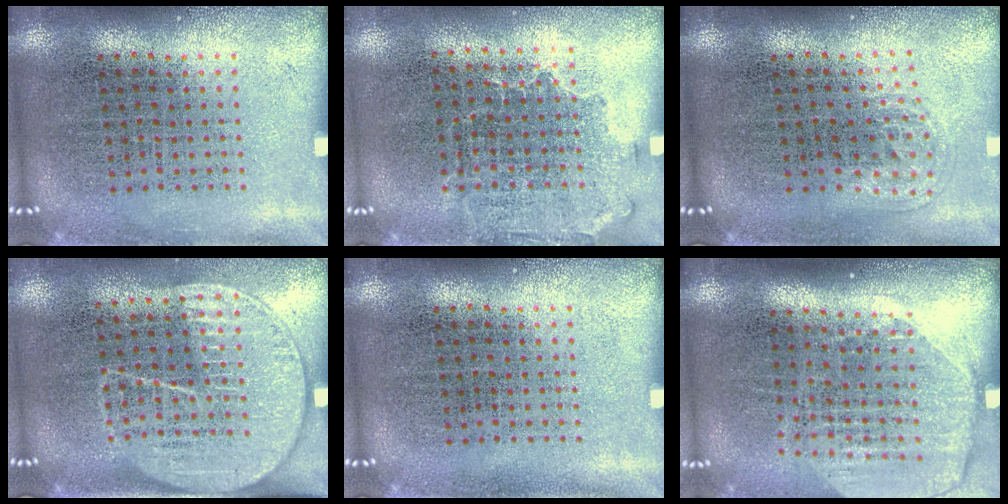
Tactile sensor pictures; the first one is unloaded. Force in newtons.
{"total": 1.4, "press": 1.1, "slide": 0.9}
{"total": 1.0, "press": 0.6, "slide": 0.8}
{"total": 1.8, "press": 1.5, "slide": 1.0}
{"total": 0.0}
{"total": 2.0, "press": 1.7, "slide": 1.0}